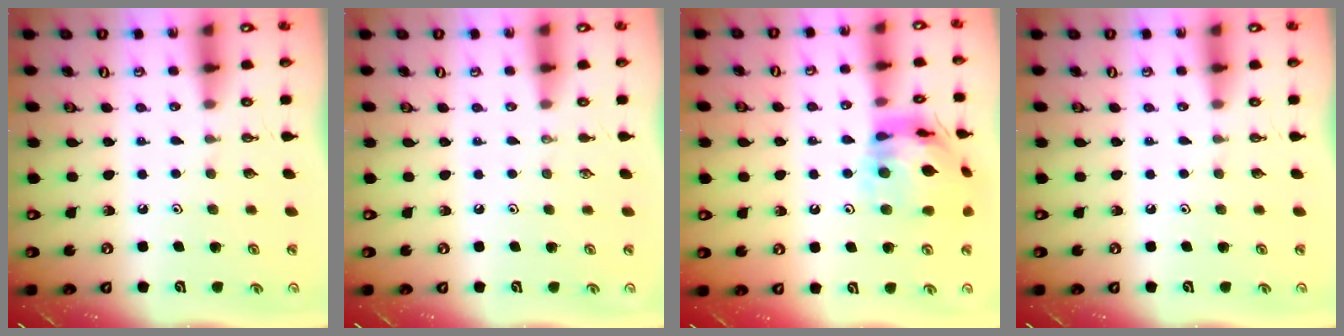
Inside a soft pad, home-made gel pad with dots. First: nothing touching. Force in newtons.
{"total": 0.0}
{"total": 16.9, "press": 16.8, "slide": 1.7}
{"total": 0.0}